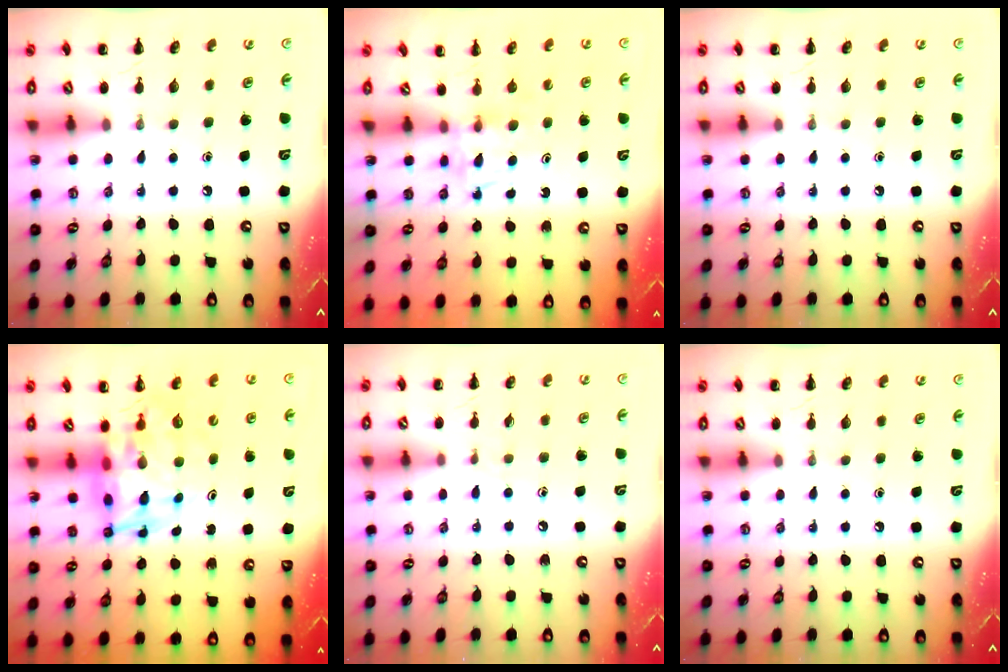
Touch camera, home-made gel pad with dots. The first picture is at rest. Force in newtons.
{"total": 3.5, "press": 3.4, "slide": 0.9}
{"total": 0.0}
{"total": 8.5, "press": 8.1, "slide": 2.7}
{"total": 3.0, "press": 2.7, "slide": 1.2}
{"total": 0.0}